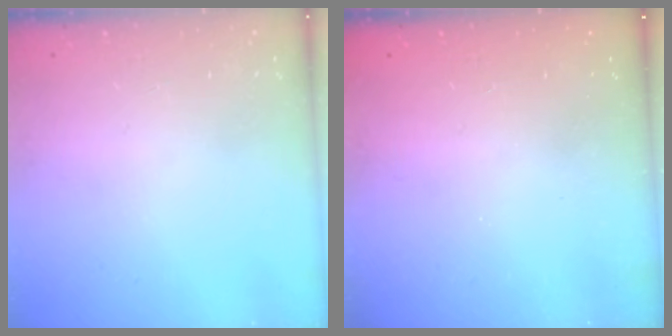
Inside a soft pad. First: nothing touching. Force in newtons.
{"total": 2.3, "press": 2.2, "slide": 0.8}